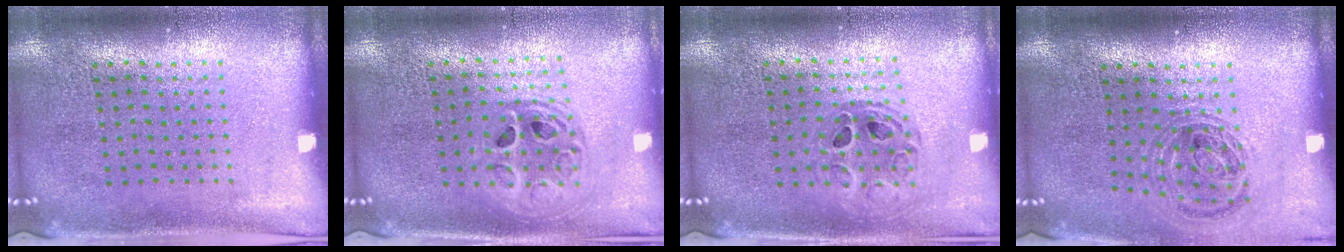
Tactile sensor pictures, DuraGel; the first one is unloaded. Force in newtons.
{"total": 1.7, "press": 1.4, "slide": 0.9}
{"total": 0.8, "press": 0.8, "slide": 0.0}
{"total": 0.9, "press": 0.9, "slide": 0.3}